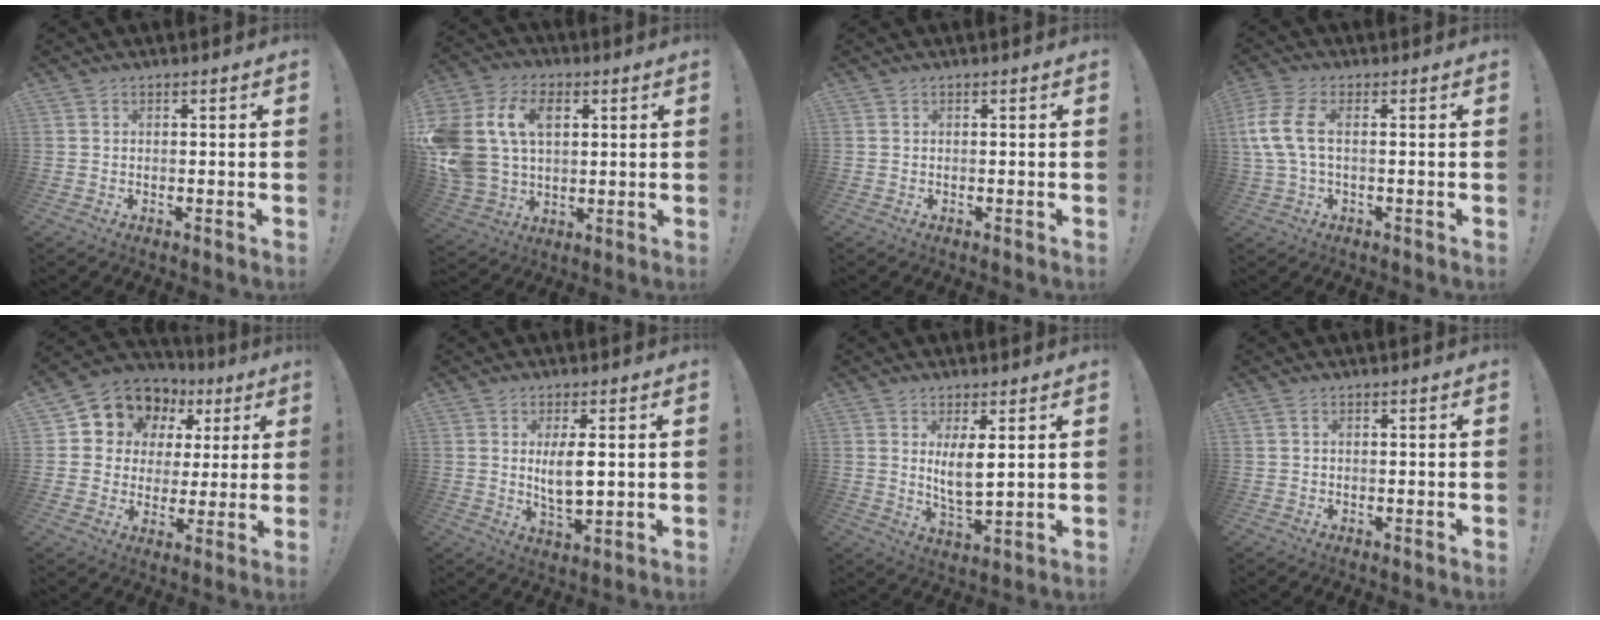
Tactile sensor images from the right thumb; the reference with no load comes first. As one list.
[{"total": 19.0, "force": [5.3, 13.8, 11.9], "torque": [-0.242, -0.010, 0.097]}, {"total": 0.0}, {"total": 9.7, "force": [0.8, 5.0, 8.2], "torque": [-0.180, 0.004, 0.020]}, {"total": 9.9, "force": [5.2, 8.0, 2.8], "torque": [-0.051, -0.042, 0.107]}, {"total": 7.3, "force": [1.3, 2.9, 6.6], "torque": [-0.126, -0.015, 0.014]}, {"total": 7.3, "force": [2.6, 2.3, 6.5], "torque": [-0.107, -0.018, 0.042]}, {"total": 0.5, "force": [0.0, 0.4, 0.4], "torque": [-0.013, 0.004, 0.001]}]